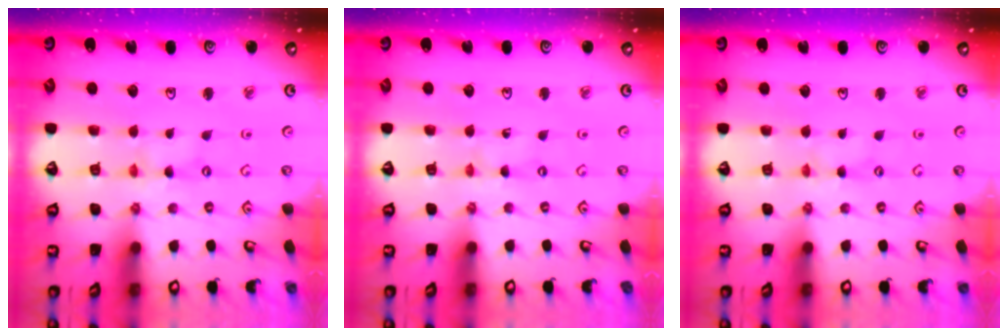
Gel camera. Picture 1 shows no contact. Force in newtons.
{"total": 0.0}
{"total": 0.0}